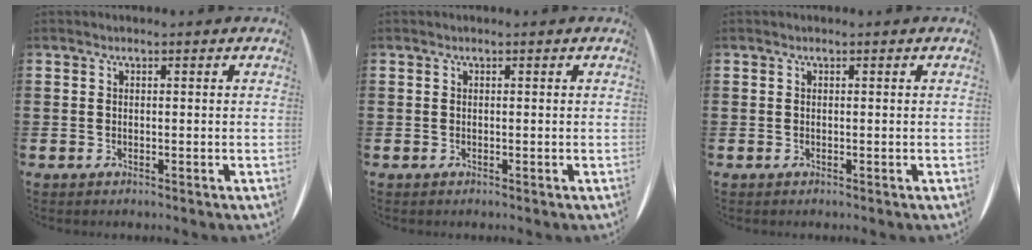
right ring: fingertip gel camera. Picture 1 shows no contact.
{"total": 0.0}
{"total": 0.0}